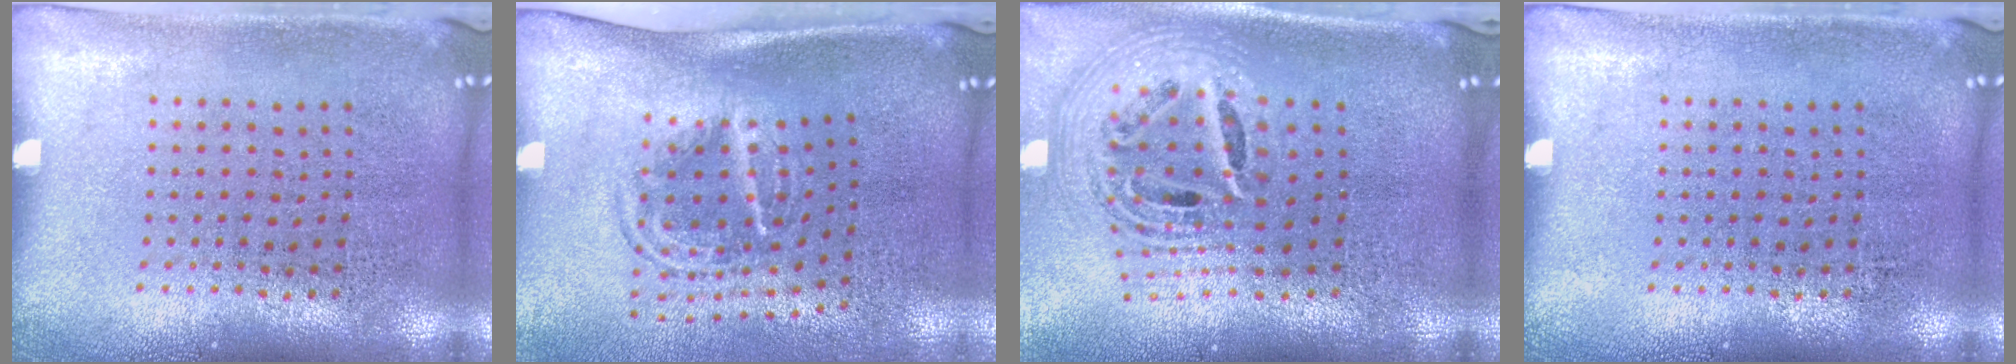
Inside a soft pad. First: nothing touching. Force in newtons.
{"total": 1.8, "press": 1.2, "slide": 1.3}
{"total": 2.8, "press": 1.9, "slide": 2.0}
{"total": 0.0}